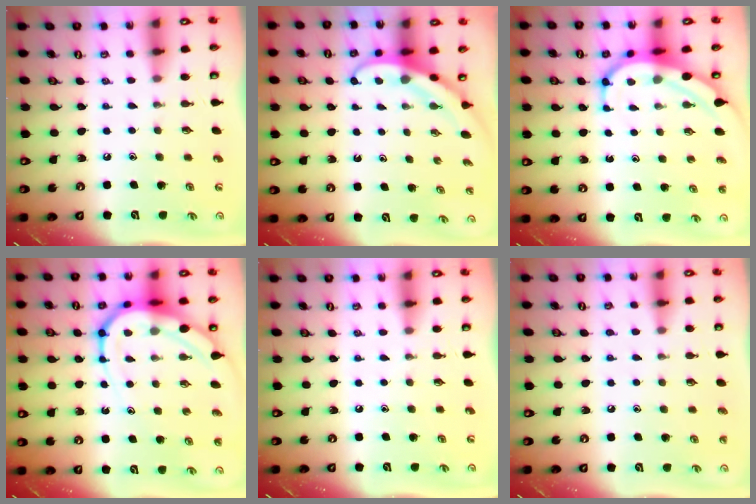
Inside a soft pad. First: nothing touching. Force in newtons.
{"total": 3.7, "press": 3.7, "slide": 0.3}
{"total": 7.7, "press": 7.7, "slide": 0.8}
{"total": 12.9, "press": 12.9, "slide": 1.2}
{"total": 0.0}
{"total": 5.4, "press": 5.4, "slide": 0.6}